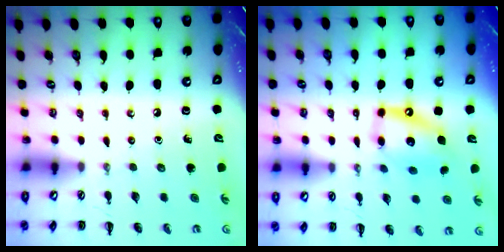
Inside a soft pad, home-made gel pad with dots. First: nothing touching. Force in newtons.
{"total": 13.2, "press": 12.9, "slide": 3.0}